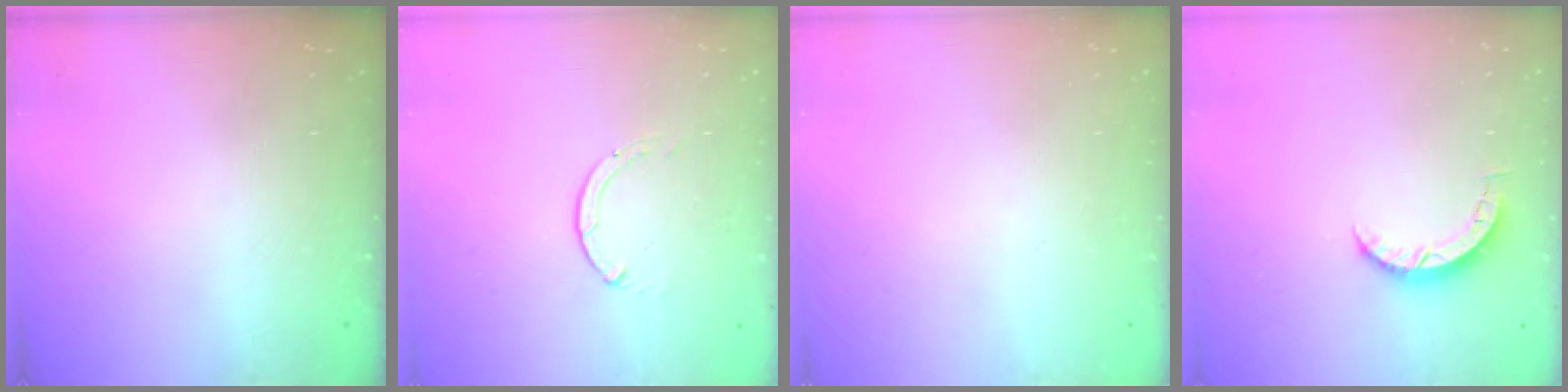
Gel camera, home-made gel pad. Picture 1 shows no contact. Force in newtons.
{"total": 0.0}
{"total": 0.0}
{"total": 3.3, "press": 3.3, "slide": 0.4}